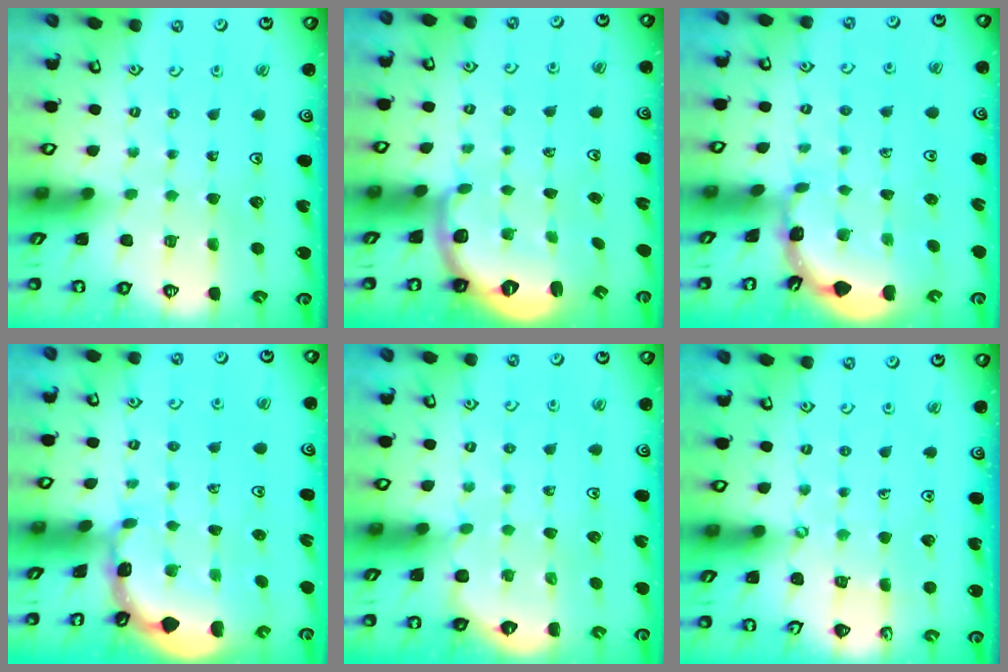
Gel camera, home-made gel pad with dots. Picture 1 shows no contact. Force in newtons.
{"total": 2.7, "press": 1.6, "slide": 2.2}
{"total": 1.5, "press": 1.5, "slide": 0.1}
{"total": 2.7, "press": 2.7, "slide": 0.3}
{"total": 3.1, "press": 2.6, "slide": 1.7}
{"total": 3.1, "press": 3.1, "slide": 0.3}